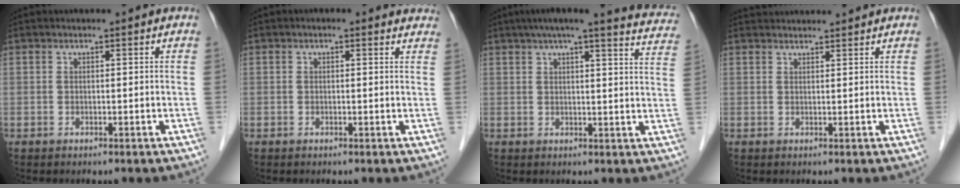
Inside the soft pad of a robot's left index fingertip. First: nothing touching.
{"total": 2.3, "force": [1.8, 1.1, 0.9], "torque": [0.000, 0.006, 0.007]}
{"total": 19.8, "force": [17.0, 2.0, 9.8], "torque": [-0.128, -0.003, 0.192]}
{"total": 4.3, "force": [4.2, 0.4, 0.6], "torque": [-0.009, 0.034, 0.065]}